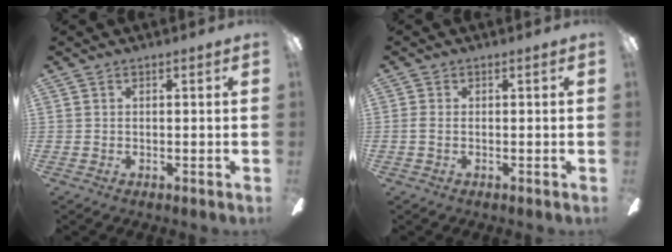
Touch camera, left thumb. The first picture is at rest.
{"total": 1.2, "force": [-0.3, 0.5, 1.1], "torque": [-0.021, 0.002, -0.006]}